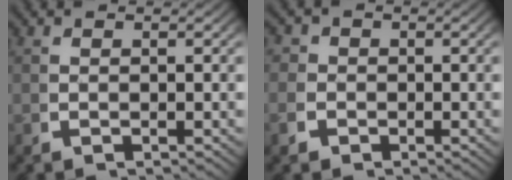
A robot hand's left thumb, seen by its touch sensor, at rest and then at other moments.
{"total": 2.5, "force": [-0.6, 2.4, 0.5], "torque": [-0.011, -0.008, -0.015]}